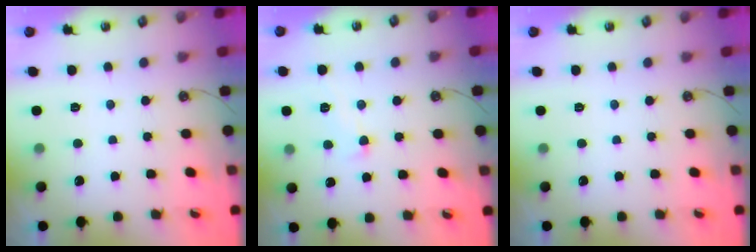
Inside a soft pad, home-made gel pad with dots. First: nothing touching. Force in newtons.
{"total": 1.2, "press": 1.2, "slide": 0.2}
{"total": 0.0}